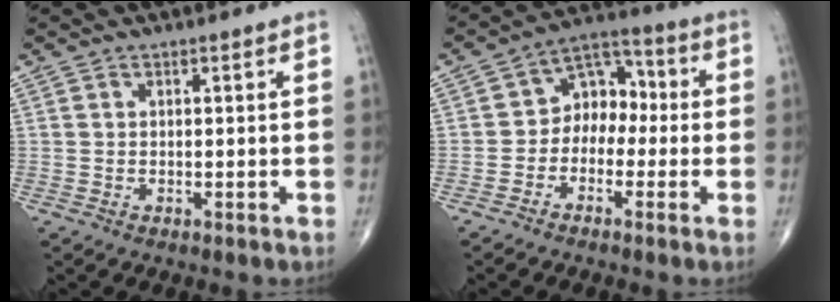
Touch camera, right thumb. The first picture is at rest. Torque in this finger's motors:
{"motor_torque": [-0.22, 0.29, 0.51, -0.10, 0.03]}